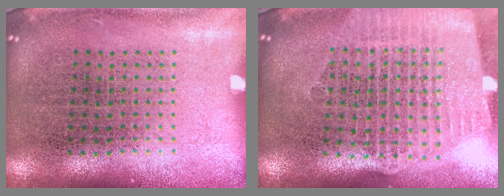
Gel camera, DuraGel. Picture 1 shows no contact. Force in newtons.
{"total": 2.6, "press": 2.2, "slide": 1.4}